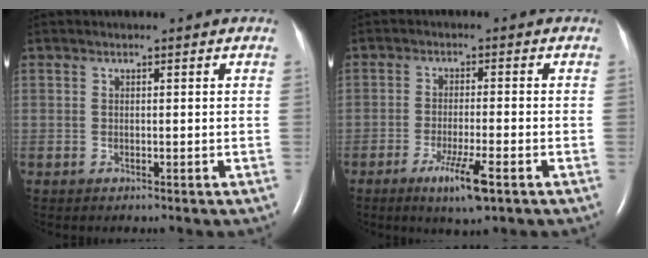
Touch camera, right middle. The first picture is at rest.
{"total": 6.3, "force": [-3.5, 0.3, 5.3], "torque": [-0.100, -0.014, -0.058]}